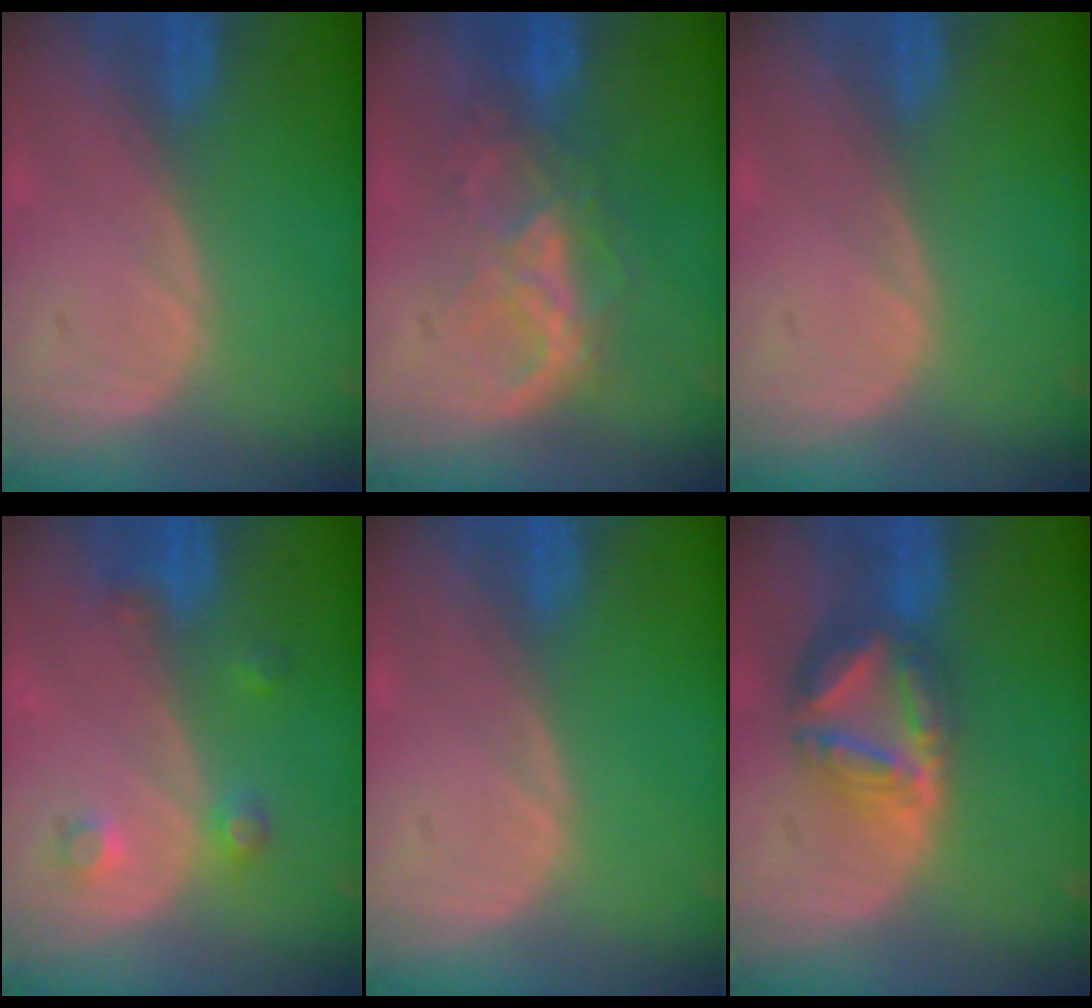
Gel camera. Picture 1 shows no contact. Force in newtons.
{"total": 6.7, "press": 6.7, "slide": 0.4}
{"total": 0.0}
{"total": 3.5, "press": 3.3, "slide": 1.1}
{"total": 0.0}
{"total": 8.2, "press": 7.0, "slide": 4.2}